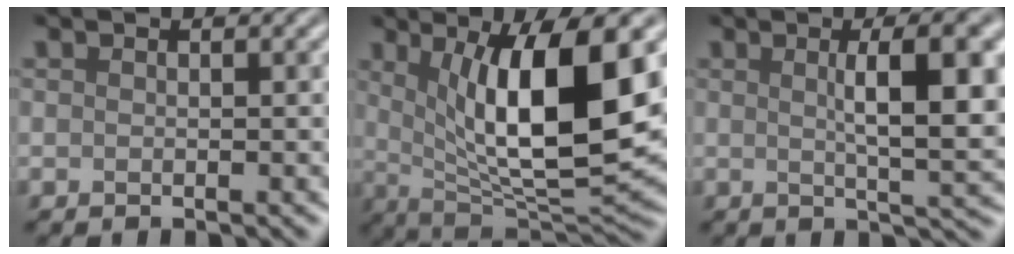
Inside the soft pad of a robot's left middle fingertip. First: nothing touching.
{"total": 11.5, "force": [2.3, 3.4, 10.7], "torque": [-0.159, -0.011, 0.046]}
{"total": 8.0, "force": [1.4, 2.1, 7.6], "torque": [-0.092, 0.008, 0.020]}